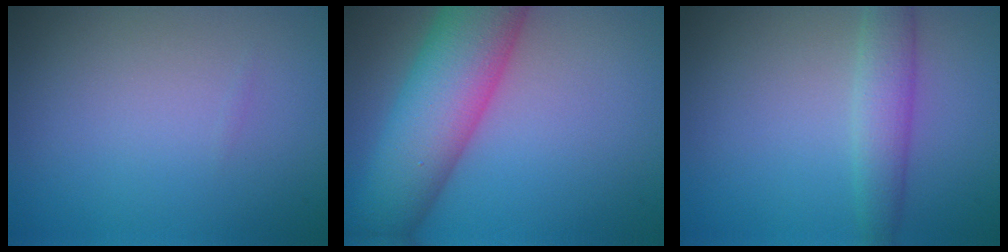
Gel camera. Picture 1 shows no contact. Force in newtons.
{"total": 9.2, "press": 9.2, "slide": 0.5}
{"total": 2.9, "press": 2.9, "slide": 0.2}